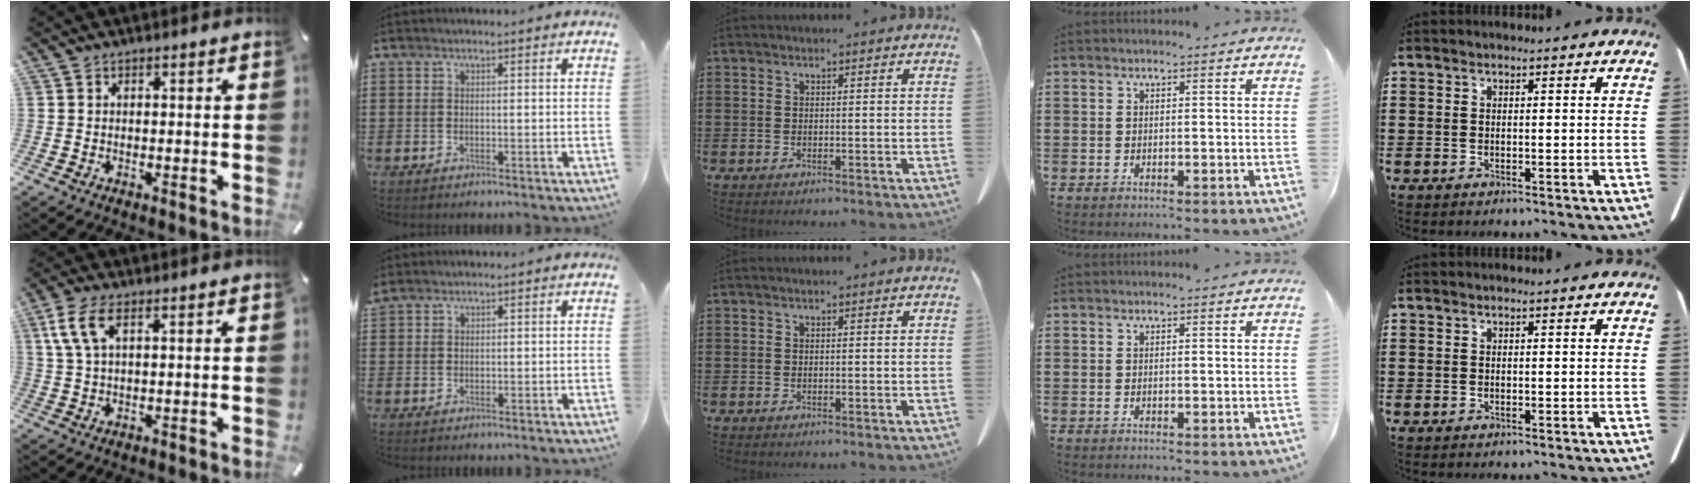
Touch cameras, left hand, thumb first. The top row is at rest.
{"thumb": {"total": 6.6, "force": [2.4, 2.8, 5.5], "torque": [-0.118, 0.002, 0.043]}, "index": {"total": 0.9, "force": [0.8, 0.3, 0.2], "torque": [-0.007, 0.002, 0.016]}}